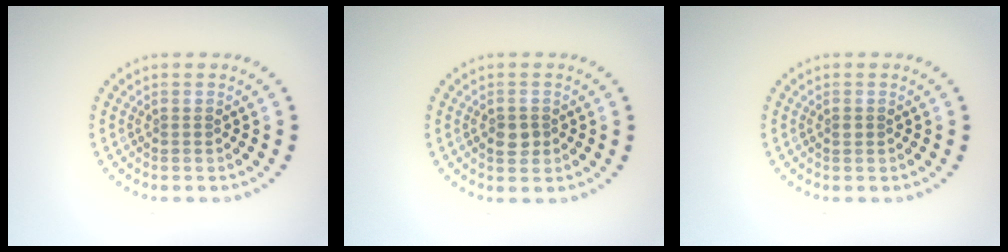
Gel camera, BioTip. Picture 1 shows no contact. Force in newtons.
{"total": 1.7, "press": 1.7, "slide": 0.3}
{"total": 0.6, "press": 0.6, "slide": 0.1}